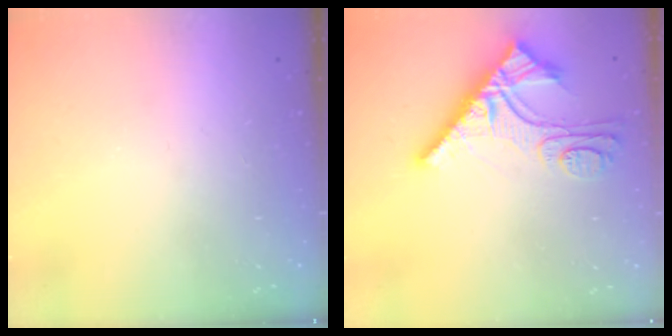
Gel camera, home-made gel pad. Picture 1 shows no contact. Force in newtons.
{"total": 12.5, "press": 12.5, "slide": 0.7}